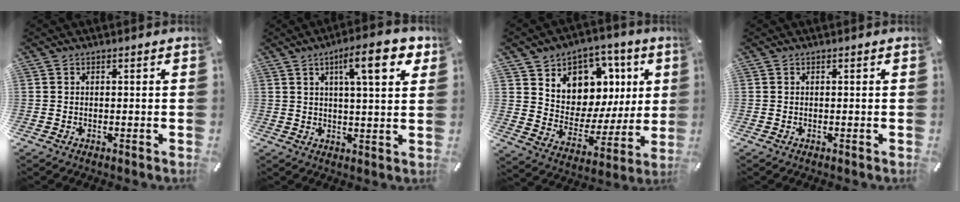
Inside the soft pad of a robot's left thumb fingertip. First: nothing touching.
{"total": 12.7, "force": [5.8, 3.3, 10.8], "torque": [-0.158, -0.016, 0.087]}
{"total": 9.7, "force": [4.5, 8.3, 2.2], "torque": [-0.031, -0.065, 0.084]}
{"total": 0.0}